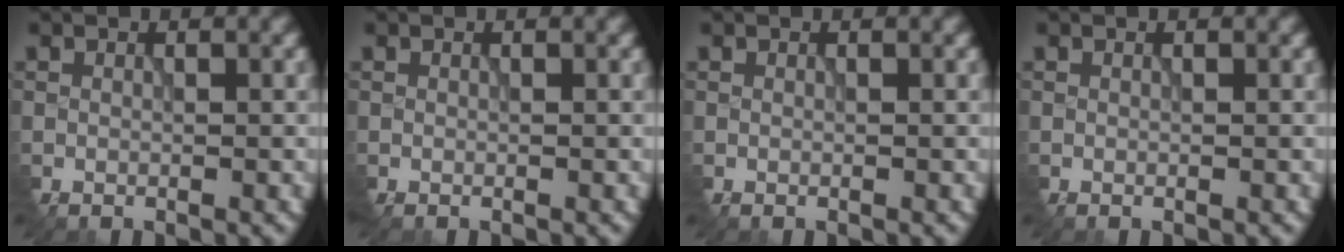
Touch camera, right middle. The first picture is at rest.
{"total": 0.0}
{"total": 0.0}
{"total": 0.0}